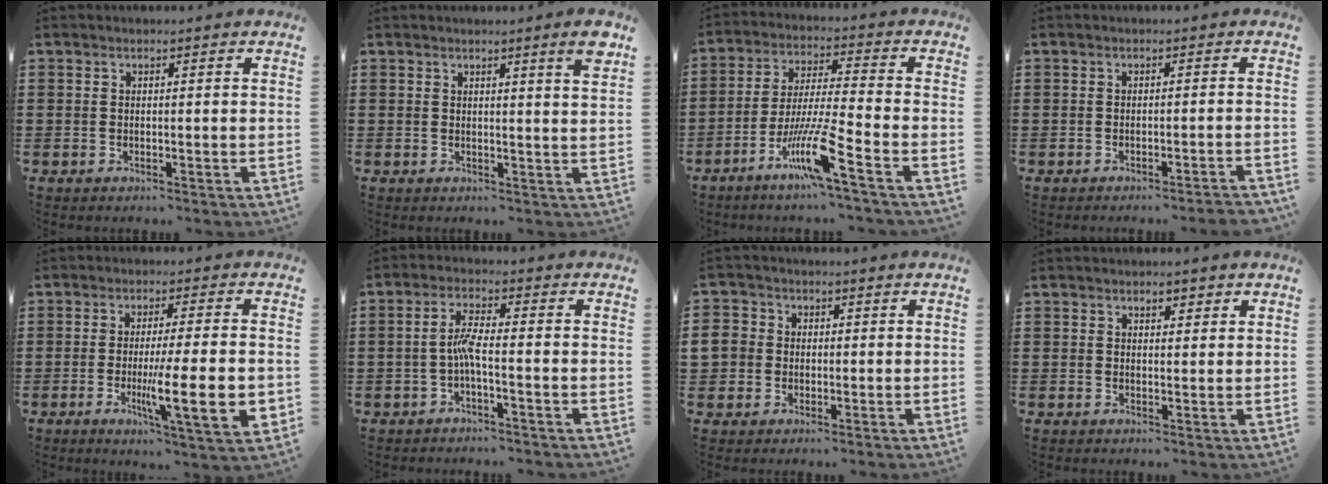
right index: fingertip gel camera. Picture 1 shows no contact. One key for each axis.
{"total": 3.1, "fx": 2.2, "fy": -0.5, "fz": 2.2, "tx": -0.031, "ty": -0.010, "tz": 0.034}
{"total": 10.3, "fx": -6.1, "fy": 0.2, "fz": 8.3, "tx": -0.175, "ty": -0.010, "tz": -0.120}
{"total": 1.5, "fx": -1.3, "fy": -0.3, "fz": 0.7, "tx": -0.011, "ty": -0.001, "tz": -0.024}
{"total": 11.8, "fx": -2.1, "fy": 1.7, "fz": 11.5, "tx": -0.186, "ty": -0.019, "tz": -0.036}
{"total": 3.7, "fx": -1.2, "fy": 0.4, "fz": 3.4, "tx": -0.073, "ty": 0.000, "tz": -0.027}
{"total": 4.0, "fx": 0.0, "fy": 3.8, "fz": 1.1, "tx": -0.051, "ty": 0.007, "tz": -0.006}
{"total": 1.7, "fx": 1.2, "fy": 0.8, "fz": 0.9, "tx": -0.011, "ty": 0.001, "tz": 0.021}